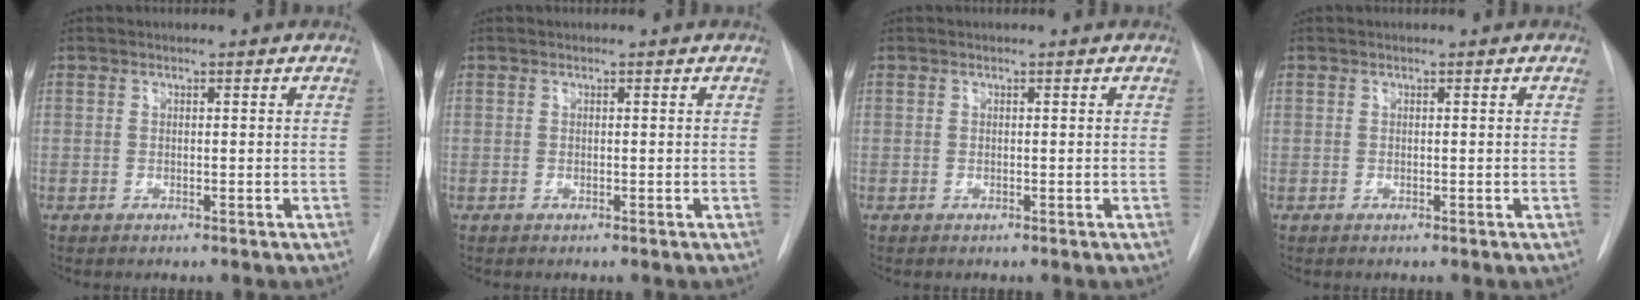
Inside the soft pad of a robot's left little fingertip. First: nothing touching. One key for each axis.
{"total": 0.0}
{"total": 0.0}
{"total": 0.0}